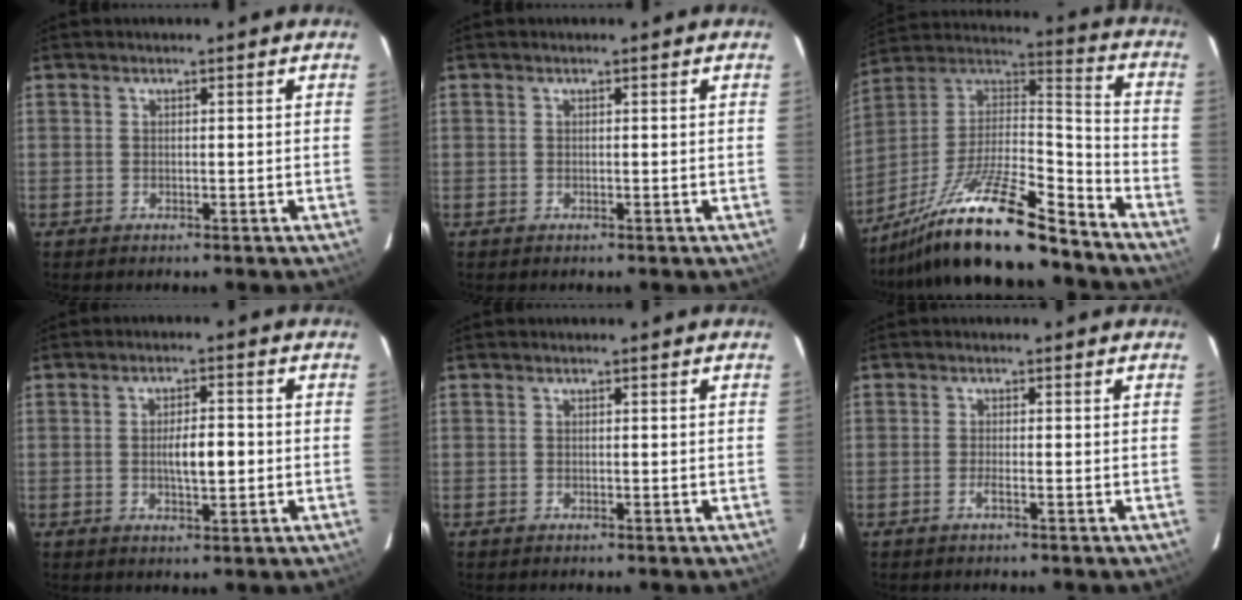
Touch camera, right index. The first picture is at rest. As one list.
[{"total": 0.0}, {"total": 22.3, "force": [-17.3, 3.0, 13.7], "torque": [-0.254, 0.000, -0.311]}, {"total": 5.3, "force": [-0.5, 1.5, 5.1], "torque": [-0.091, 0.004, -0.006]}, {"total": 0.0}, {"total": 1.3, "force": [-0.7, 0.0, 1.1], "torque": [-0.024, 0.000, -0.013]}]